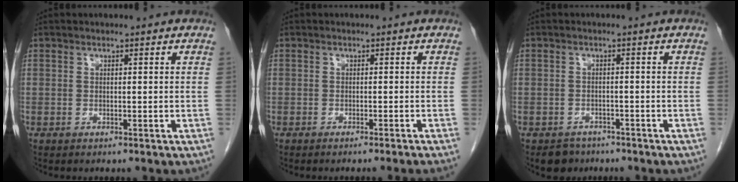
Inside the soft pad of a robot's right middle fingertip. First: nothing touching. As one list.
[{"total": 2.7, "force": [-2.1, -1.0, 1.2], "torque": [-0.008, 0.007, -0.031]}, {"total": 3.1, "force": [-2.4, 2.0, 0.2], "torque": [-0.010, 0.004, -0.034]}]